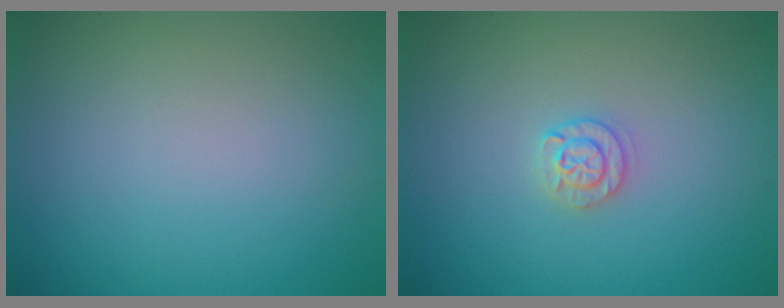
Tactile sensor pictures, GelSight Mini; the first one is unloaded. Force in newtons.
{"total": 1.7, "press": 1.7, "slide": 0.3}